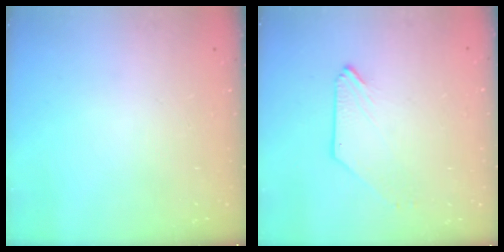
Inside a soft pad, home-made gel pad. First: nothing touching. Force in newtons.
{"total": 0.0}